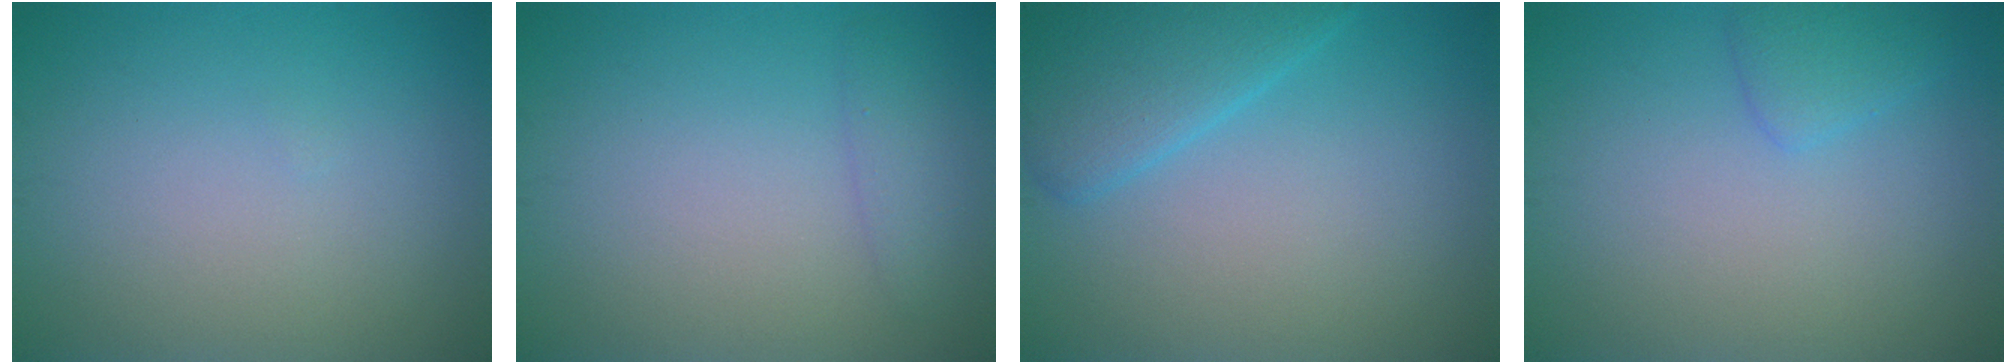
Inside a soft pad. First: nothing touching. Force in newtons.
{"total": 1.5, "press": 1.5, "slide": 0.0}
{"total": 4.1, "press": 4.0, "slide": 0.2}
{"total": 1.6, "press": 1.6, "slide": 0.1}